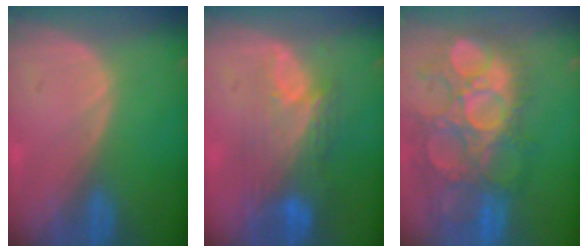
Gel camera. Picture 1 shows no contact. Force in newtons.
{"total": 9.6, "press": 8.1, "slide": 5.1}
{"total": 13.5, "press": 12.4, "slide": 5.4}